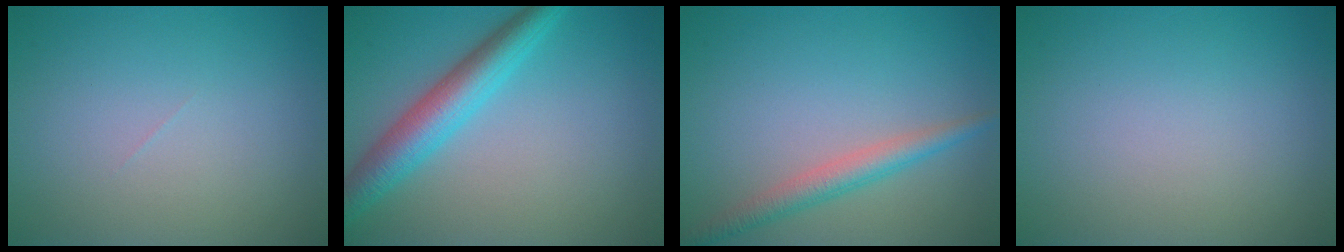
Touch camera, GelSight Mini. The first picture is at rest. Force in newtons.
{"total": 5.0, "press": 5.0, "slide": 0.1}
{"total": 2.8, "press": 2.8, "slide": 0.1}
{"total": 0.0}